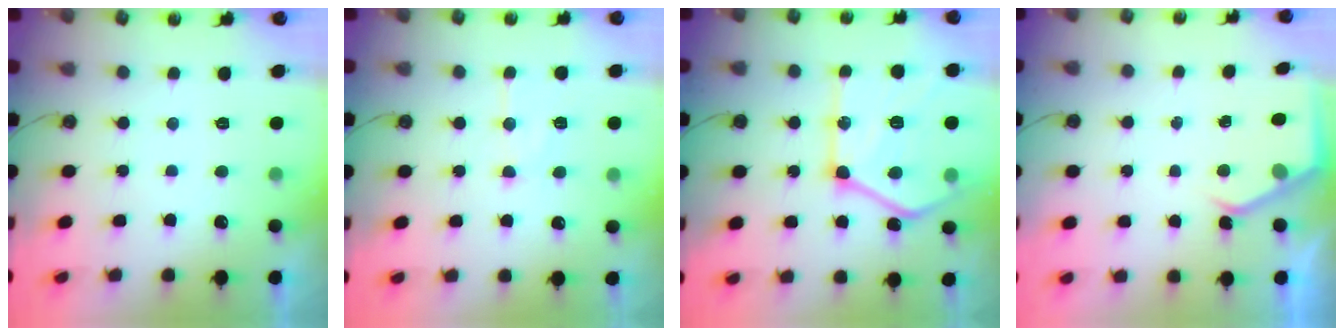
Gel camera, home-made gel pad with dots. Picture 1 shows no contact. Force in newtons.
{"total": 9.8, "press": 9.7, "slide": 0.9}
{"total": 24.6, "press": 24.5, "slide": 2.8}
{"total": 3.7, "press": 3.6, "slide": 0.5}